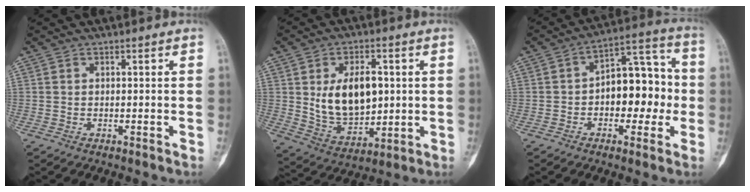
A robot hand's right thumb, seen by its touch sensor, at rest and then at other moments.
{"total": 13.8, "force": [1.9, 8.6, 10.6], "torque": [-0.144, -0.014, 0.048]}
{"total": 13.7, "force": [-1.3, 8.2, 10.9], "torque": [-0.111, 0.048, -0.023]}